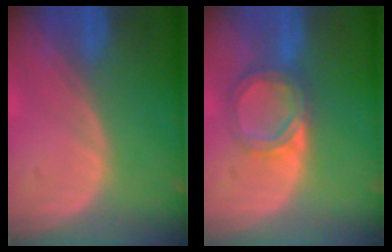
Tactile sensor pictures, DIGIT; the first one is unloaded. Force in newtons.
{"total": 5.8, "press": 5.3, "slide": 2.4}